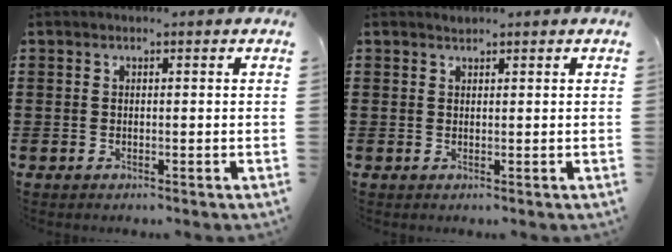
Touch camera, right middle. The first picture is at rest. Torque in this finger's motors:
{"motor_torque": [0.00, -0.13, -0.01, -0.01]}